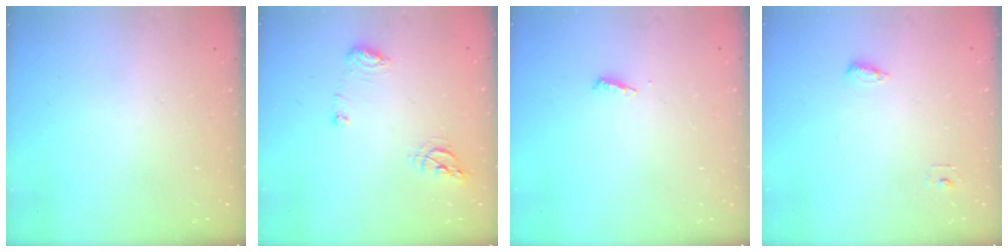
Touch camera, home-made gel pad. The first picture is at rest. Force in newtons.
{"total": 8.1, "press": 8.1, "slide": 0.4}
{"total": 3.6, "press": 3.6, "slide": 0.4}
{"total": 5.4, "press": 5.3, "slide": 1.2}